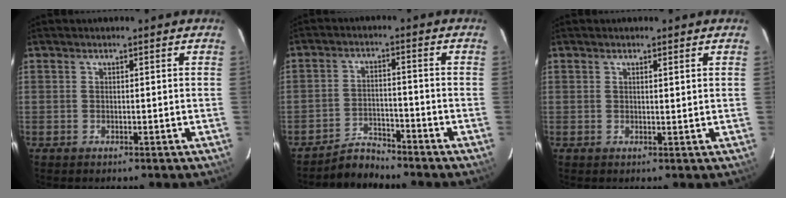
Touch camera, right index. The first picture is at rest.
{"total": 4.0, "force": [-3.9, 0.6, -0.5], "torque": [0.008, -0.004, -0.069]}
{"total": 0.9, "force": [0.7, 0.0, 0.6], "torque": [-0.012, 0.001, 0.010]}